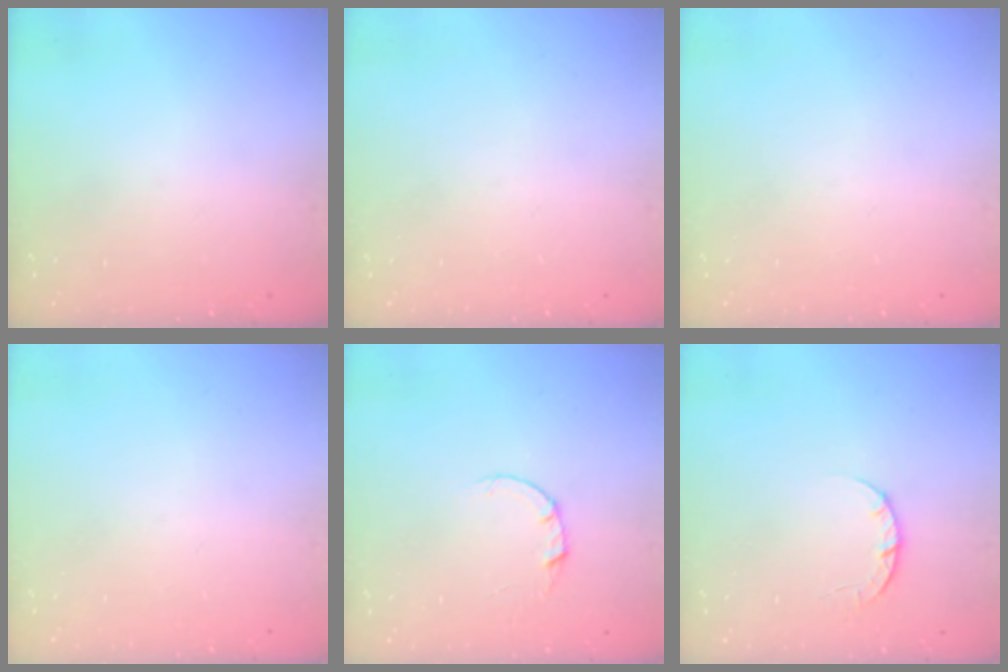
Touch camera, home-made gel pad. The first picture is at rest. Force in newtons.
{"total": 0.0}
{"total": 0.0}
{"total": 0.0}
{"total": 2.0, "press": 2.0, "slide": 0.2}
{"total": 3.7, "press": 3.7, "slide": 0.5}